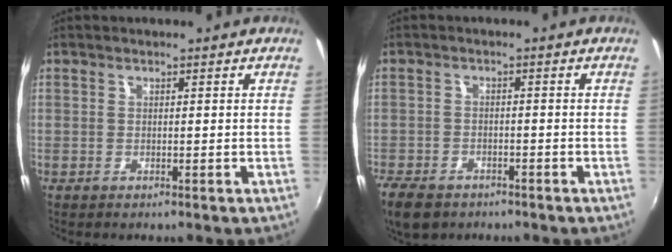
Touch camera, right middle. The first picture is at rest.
{"total": 8.5, "force": [-5.9, 4.8, 3.7], "torque": [-0.104, -0.018, -0.106]}